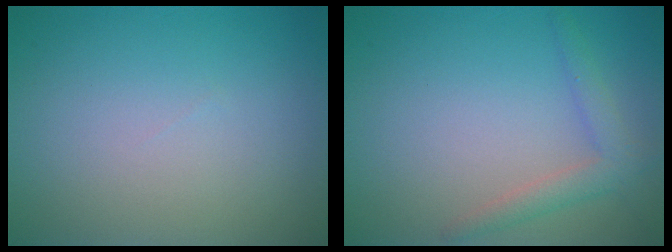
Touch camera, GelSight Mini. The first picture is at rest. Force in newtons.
{"total": 2.3, "press": 2.3, "slide": 0.1}